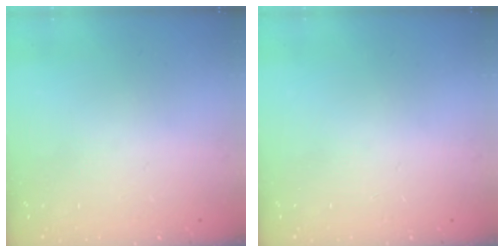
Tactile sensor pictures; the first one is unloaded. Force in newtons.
{"total": 0.0}